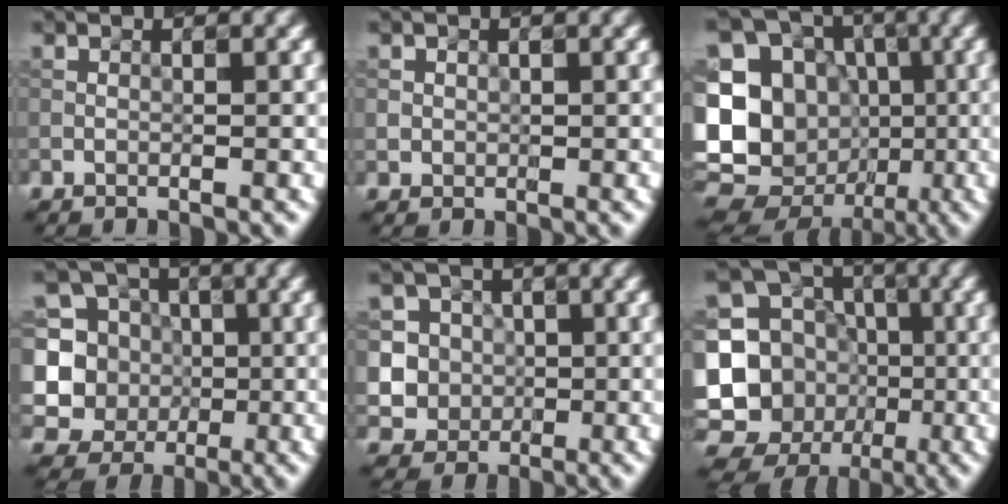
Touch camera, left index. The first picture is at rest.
{"total": 0.8, "force": [0.3, 0.6, -0.3], "torque": [0.016, -0.002, 0.008]}
{"total": 18.9, "force": [-2.7, 17.4, 6.9], "torque": [-0.181, -0.002, -0.063]}
{"total": 7.9, "force": [0.8, 7.5, 2.3], "torque": [-0.049, 0.007, -0.008]}
{"total": 6.7, "force": [0.0, 6.7, 0.9], "torque": [-0.009, 0.017, -0.011]}
{"total": 17.1, "force": [-2.0, 16.1, 5.4], "torque": [-0.131, -0.008, -0.042]}